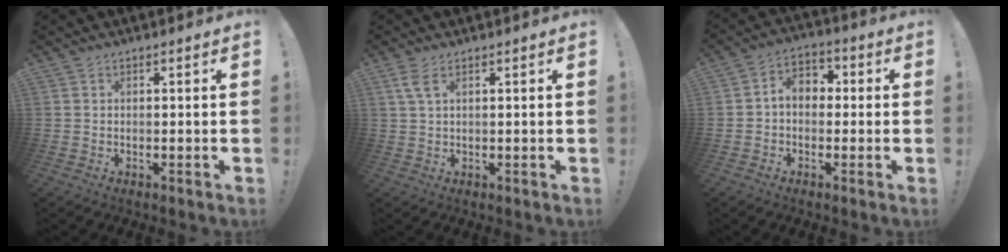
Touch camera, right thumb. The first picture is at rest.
{"total": 3.3, "force": [1.5, 1.0, 2.8], "torque": [-0.063, 0.003, 0.029]}
{"total": 6.7, "force": [0.3, 5.0, 4.5], "torque": [-0.077, 0.015, 0.009]}